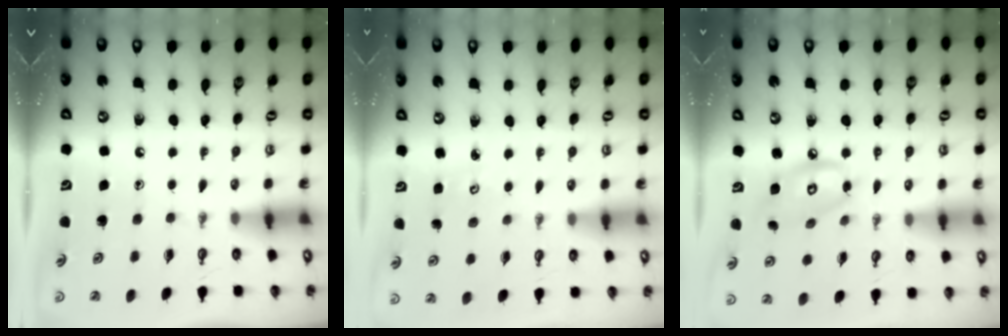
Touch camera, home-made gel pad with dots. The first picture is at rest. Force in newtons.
{"total": 2.1, "press": 2.1, "slide": 0.2}
{"total": 9.7, "press": 9.7, "slide": 0.7}